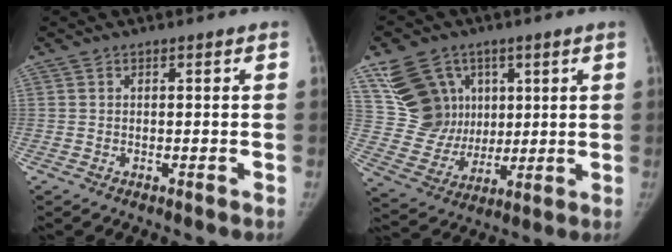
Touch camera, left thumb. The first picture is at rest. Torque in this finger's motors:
{"motor_torque": [-0.26, 0.10, 0.43, 0.12, 0.01]}